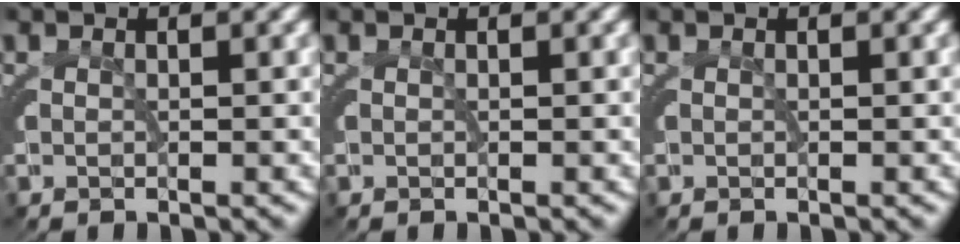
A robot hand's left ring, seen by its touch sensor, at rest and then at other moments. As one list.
[{"total": 0.0}, {"total": 0.0}]